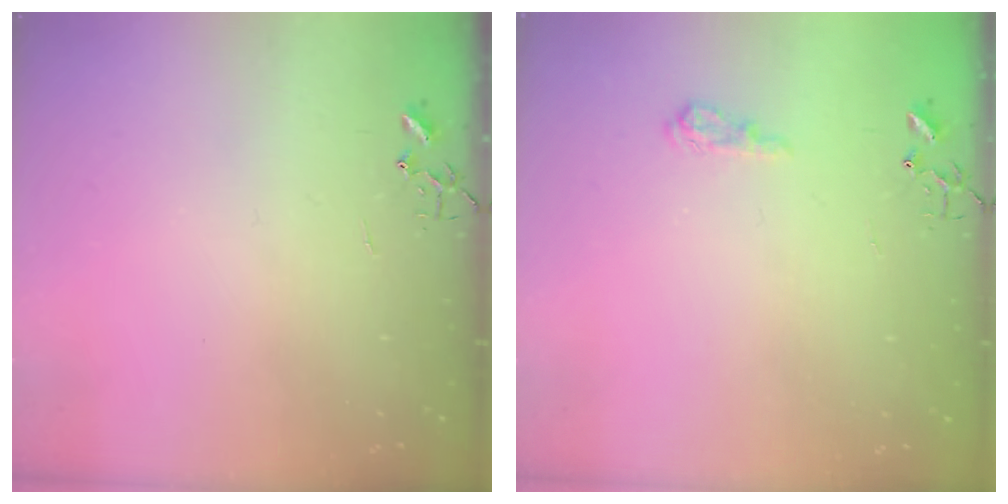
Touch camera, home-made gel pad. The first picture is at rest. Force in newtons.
{"total": 8.1, "press": 8.1, "slide": 1.0}